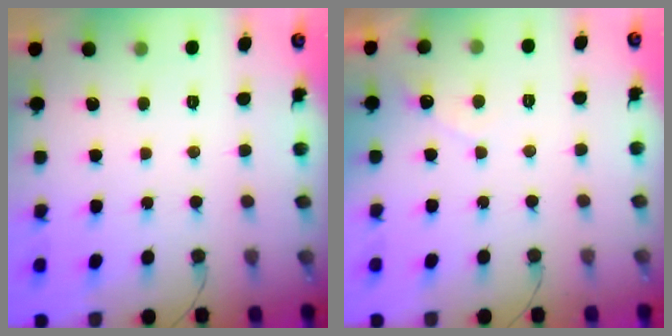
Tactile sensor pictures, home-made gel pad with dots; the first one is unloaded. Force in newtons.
{"total": 4.0, "press": 4.0, "slide": 0.2}